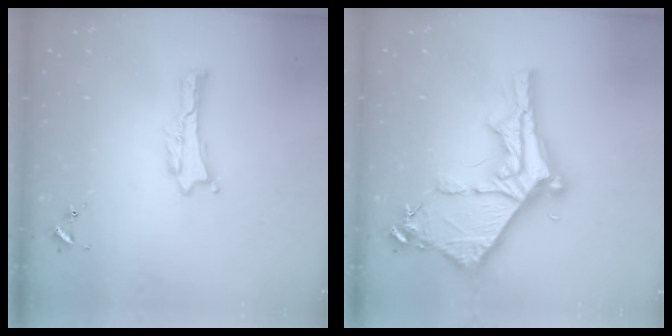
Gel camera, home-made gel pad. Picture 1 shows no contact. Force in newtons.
{"total": 10.5, "press": 10.4, "slide": 1.1}